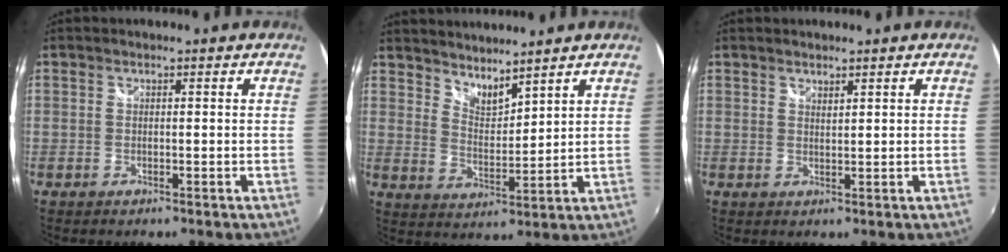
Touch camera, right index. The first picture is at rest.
{"total": 6.2, "force": [5.6, 1.4, 2.1], "torque": [-0.028, -0.004, 0.102]}
{"total": 1.4, "force": [1.3, 0.3, 0.4], "torque": [-0.005, 0.000, 0.022]}